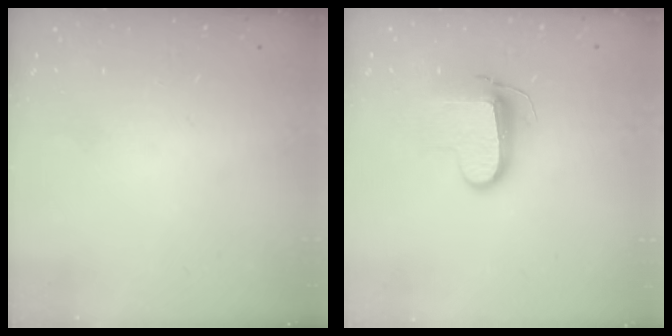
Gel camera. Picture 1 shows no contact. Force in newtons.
{"total": 10.3, "press": 10.3, "slide": 1.1}